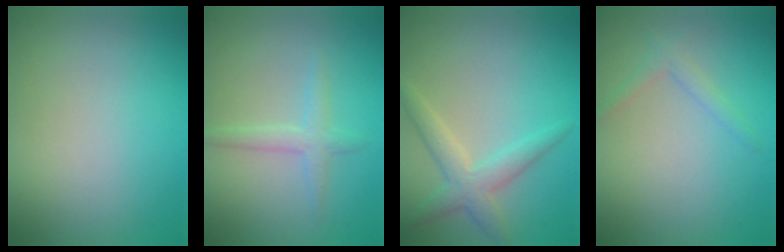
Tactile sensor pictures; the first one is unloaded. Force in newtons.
{"total": 1.9, "press": 1.9, "slide": 0.2}
{"total": 3.1, "press": 3.0, "slide": 0.2}
{"total": 1.3, "press": 1.3, "slide": 0.1}